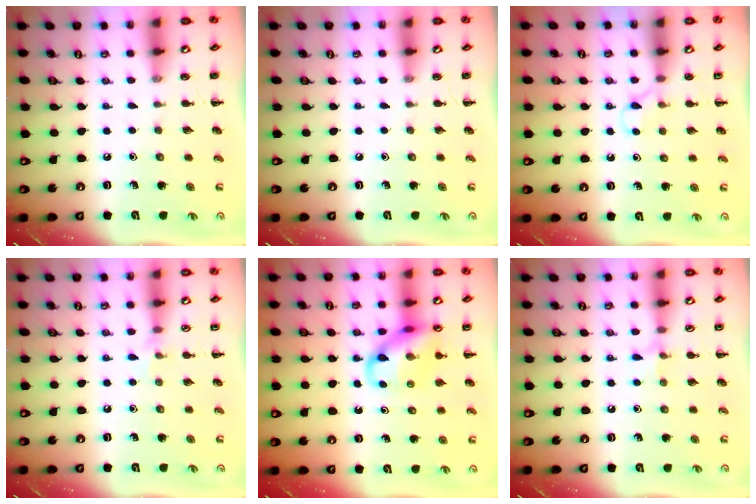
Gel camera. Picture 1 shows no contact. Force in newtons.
{"total": 0.0}
{"total": 3.3, "press": 3.2, "slide": 0.9}
{"total": 4.8, "press": 4.5, "slide": 1.4}
{"total": 13.7, "press": 13.5, "slide": 2.3}
{"total": 5.5, "press": 5.3, "slide": 1.4}